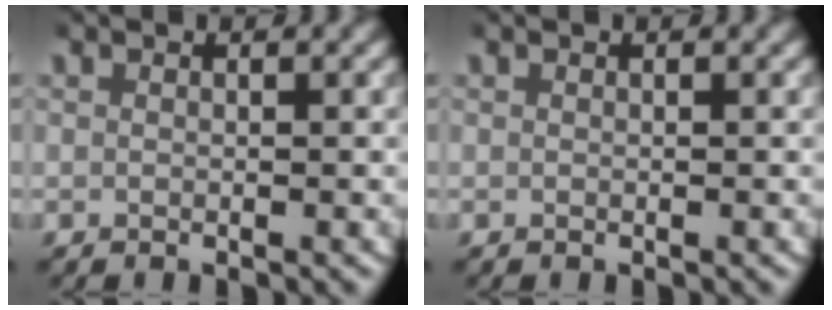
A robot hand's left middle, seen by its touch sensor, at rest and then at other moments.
{"total": 0.0}